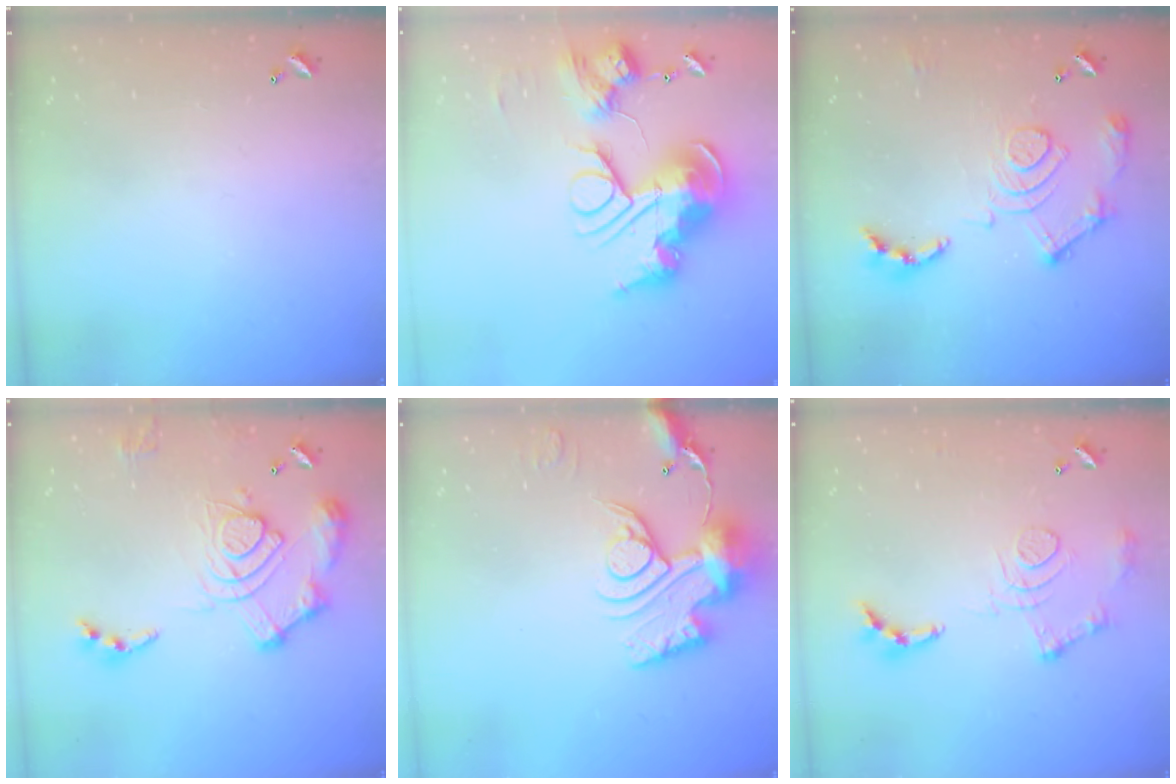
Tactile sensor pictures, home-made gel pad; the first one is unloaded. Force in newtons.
{"total": 0.9, "press": 0.9, "slide": 0.0}
{"total": 16.8, "press": 16.7, "slide": 1.6}
{"total": 16.1, "press": 16.0, "slide": 2.0}
{"total": 15.5, "press": 15.4, "slide": 1.7}
{"total": 12.5, "press": 12.5, "slide": 1.1}